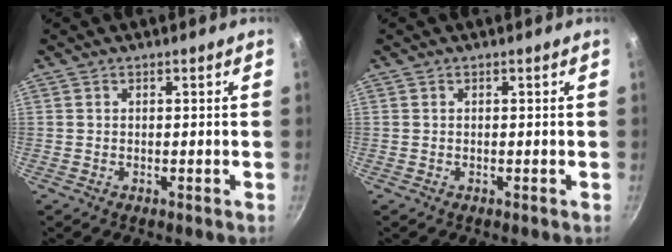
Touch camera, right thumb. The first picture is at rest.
{"total": 0.0}